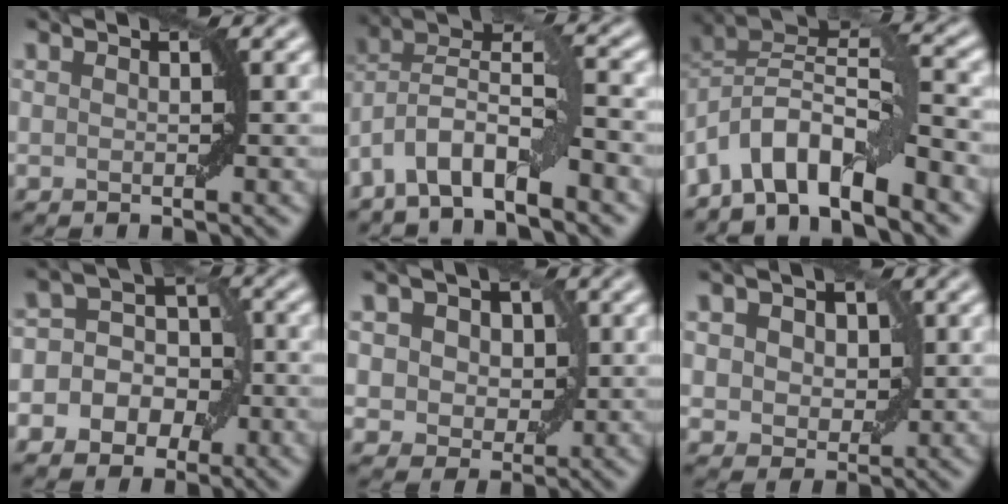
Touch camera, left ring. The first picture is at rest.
{"total": 6.8, "force": [-4.1, 2.0, 5.0], "torque": [-0.084, 0.012, -0.087]}
{"total": 6.9, "force": [-4.0, 2.8, 4.9], "torque": [-0.063, 0.011, -0.081]}
{"total": 7.8, "force": [-1.7, 6.8, 3.5], "torque": [-0.038, 0.039, -0.062]}
{"total": 6.5, "force": [2.3, 5.1, 3.4], "torque": [-0.041, 0.019, 0.014]}
{"total": 5.7, "force": [1.9, 4.3, 3.3], "torque": [-0.044, 0.021, 0.008]}